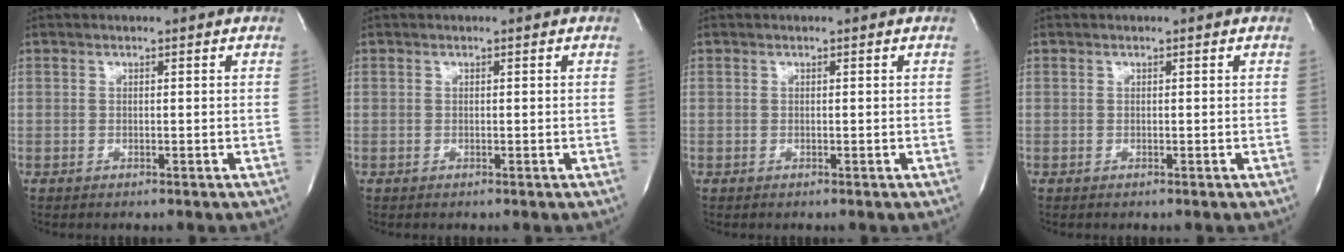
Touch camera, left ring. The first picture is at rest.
{"total": 0.0}
{"total": 0.0}
{"total": 0.0}